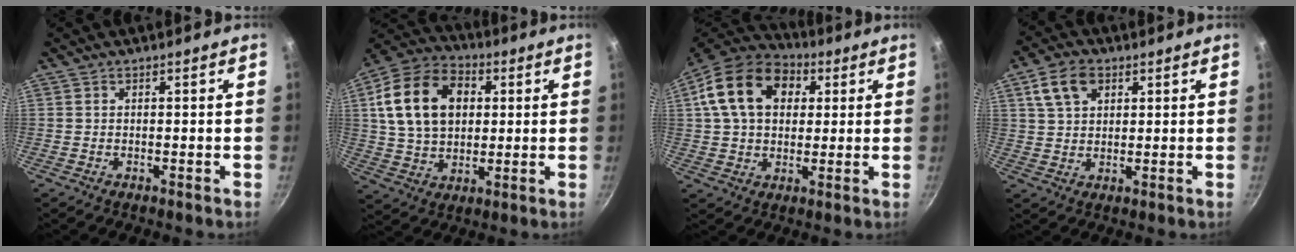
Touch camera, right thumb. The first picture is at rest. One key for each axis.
{"total": 18.3, "fx": 4.0, "fy": 13.0, "fz": 12.3, "tx": -0.199, "ty": 0.011, "tz": 0.064}
{"total": 18.2, "fx": 5.2, "fy": 12.9, "fz": 11.7, "tx": -0.190, "ty": 0.018, "tz": 0.076}
{"total": 7.9, "fx": 3.4, "fy": 5.3, "fz": 4.7, "tx": -0.074, "ty": 0.003, "tz": 0.062}